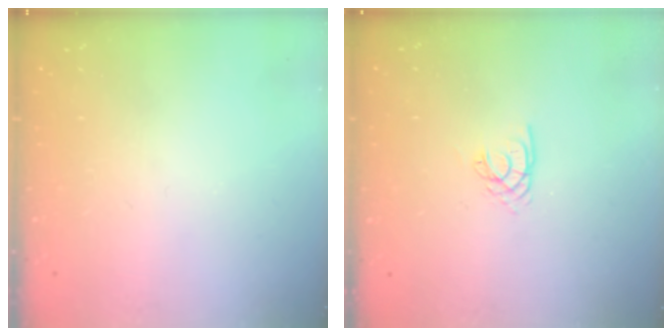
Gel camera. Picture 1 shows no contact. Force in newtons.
{"total": 2.2, "press": 2.2, "slide": 0.2}